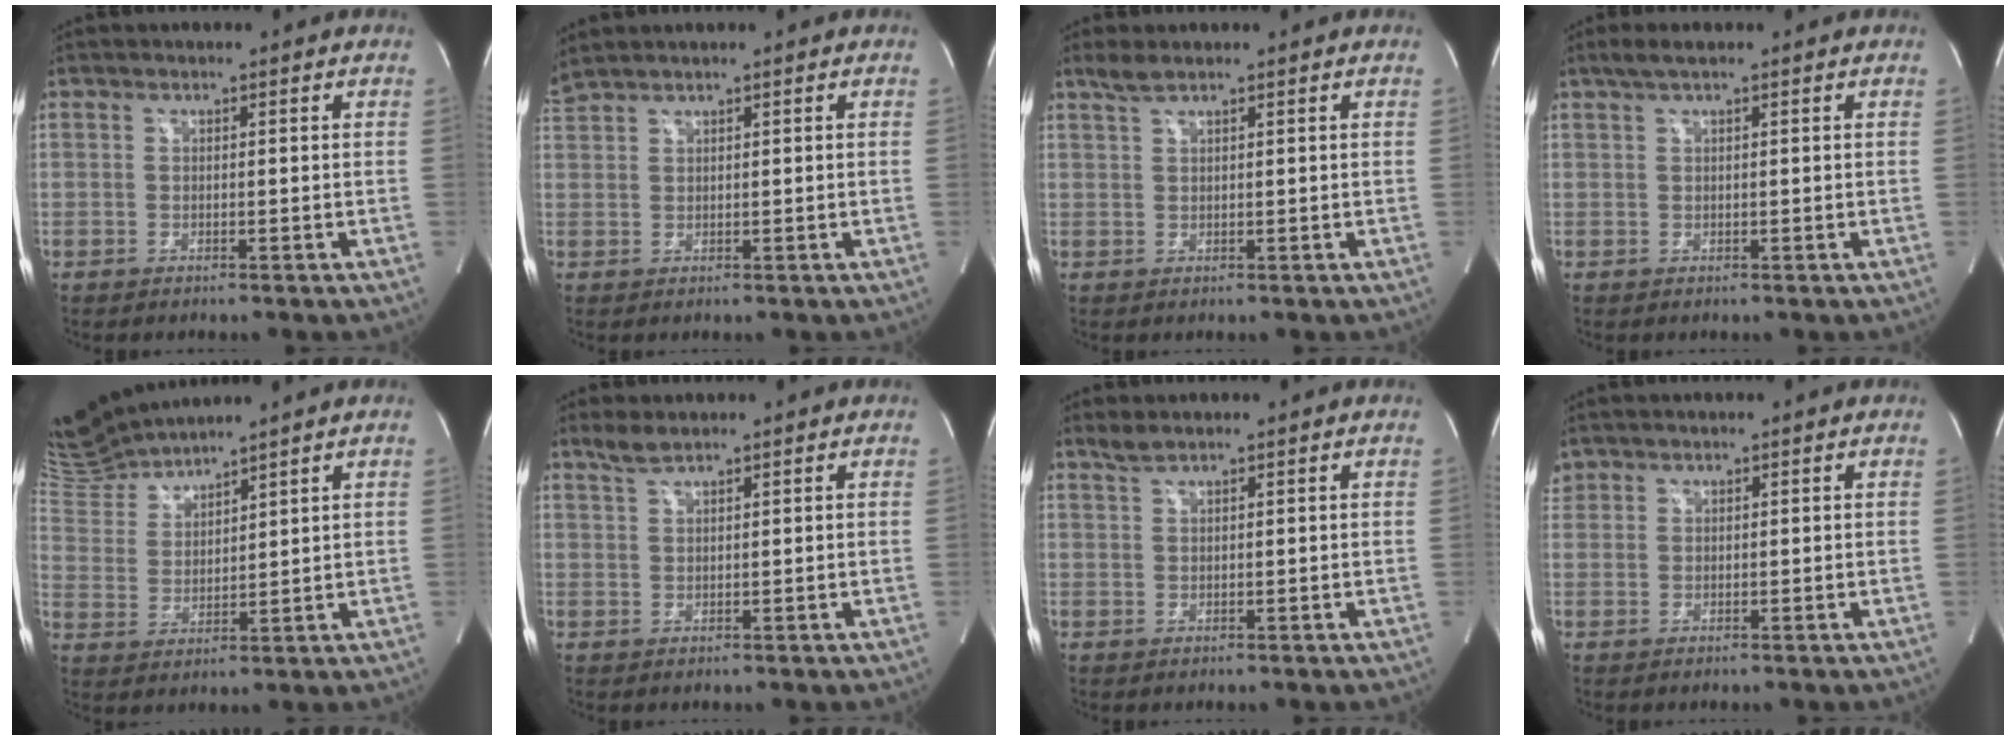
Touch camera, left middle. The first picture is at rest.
{"total": 2.8, "force": [2.6, -0.3, 0.9], "torque": [-0.027, 0.026, 0.058]}
{"total": 1.9, "force": [1.6, 0.0, 1.0], "torque": [-0.027, 0.009, 0.036]}
{"total": 2.2, "force": [1.5, 0.1, 1.6], "torque": [-0.038, 0.015, 0.029]}
{"total": 7.7, "force": [7.6, -0.4, 0.6], "torque": [-0.032, 0.009, 0.168]}
{"total": 2.3, "force": [2.0, 0.1, 1.0], "torque": [-0.029, 0.008, 0.043]}
{"total": 1.5, "force": [1.4, -0.1, 0.6], "torque": [-0.016, 0.008, 0.033]}
{"total": 1.6, "force": [1.3, 0.9, 0.0], "torque": [-0.002, 0.015, 0.027]}